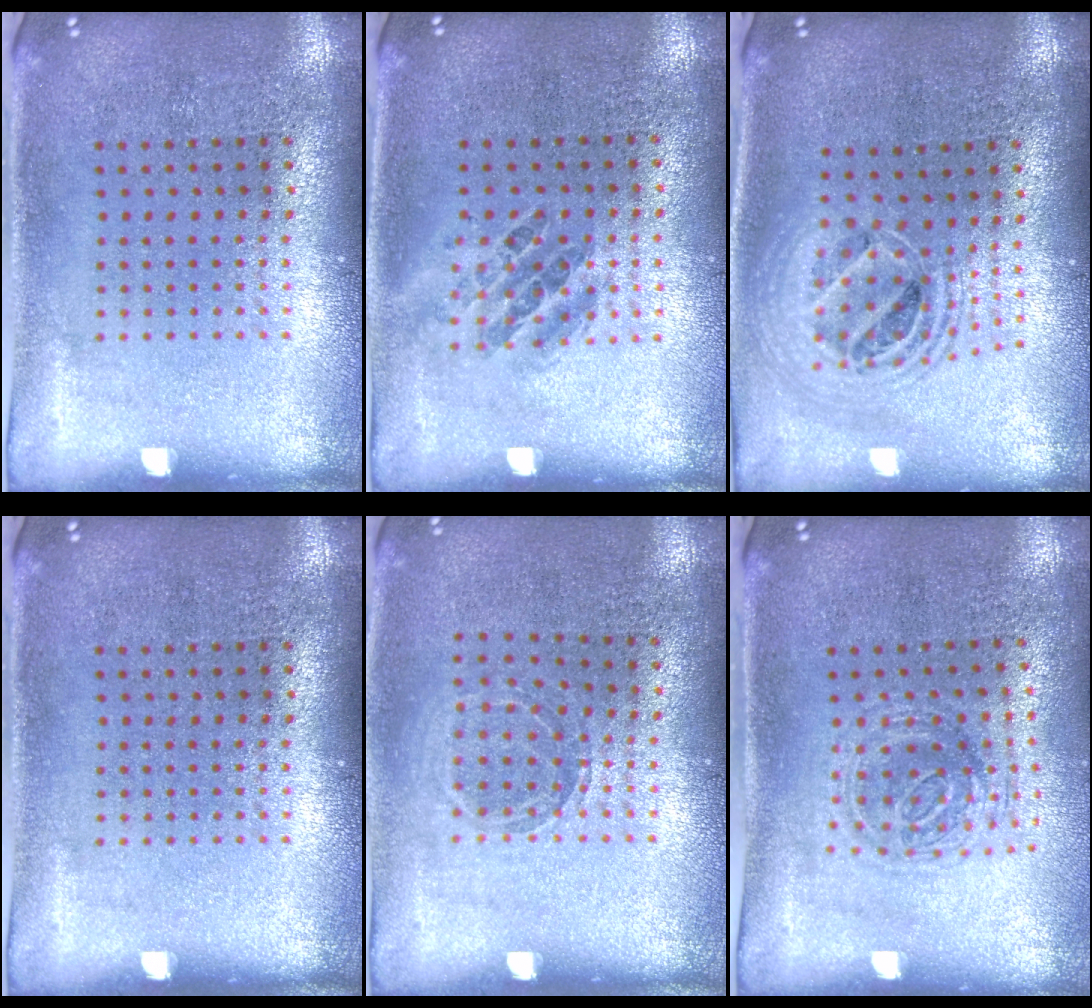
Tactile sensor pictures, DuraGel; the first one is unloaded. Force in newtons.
{"total": 0.9, "press": 0.8, "slide": 0.3}
{"total": 2.0, "press": 1.6, "slide": 1.2}
{"total": 0.0}
{"total": 1.0, "press": 1.0, "slide": 0.1}
{"total": 1.0, "press": 0.9, "slide": 0.3}